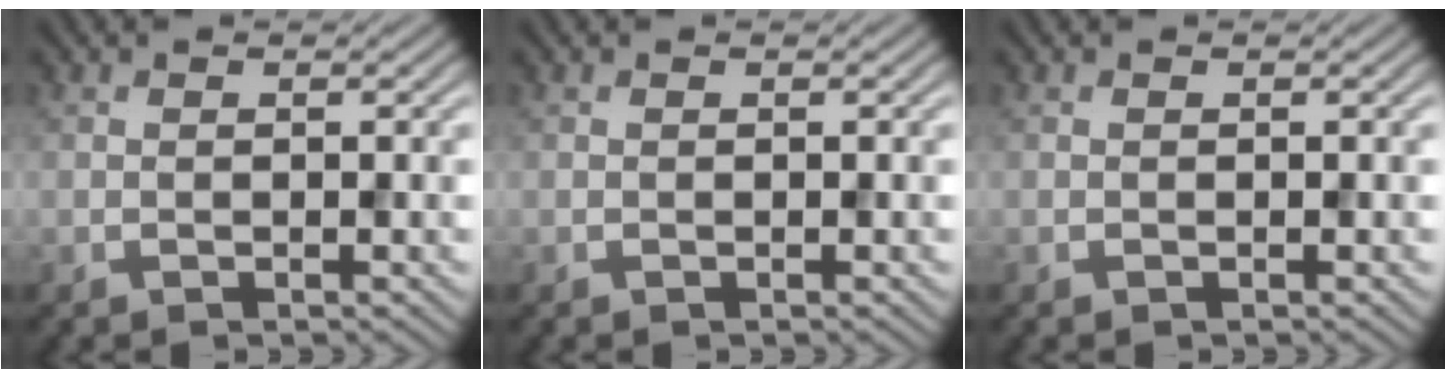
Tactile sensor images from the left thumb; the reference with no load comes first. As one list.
[{"total": 0.0}, {"total": 0.0}]